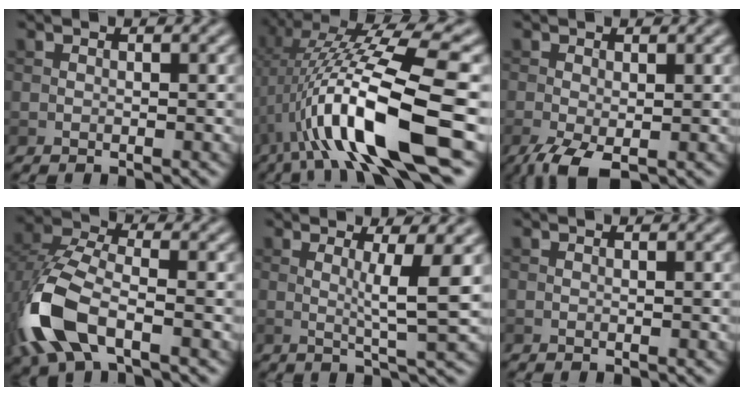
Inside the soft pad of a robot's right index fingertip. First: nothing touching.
{"total": 13.4, "force": [-2.7, 2.8, 12.8], "torque": [-0.225, 0.011, -0.041]}
{"total": 3.2, "force": [-1.4, 1.3, 2.6], "torque": [-0.060, -0.010, -0.027]}
{"total": 9.4, "force": [-3.5, 5.0, 7.1], "torque": [-0.175, -0.004, -0.082]}
{"total": 3.9, "force": [0.8, 0.4, 3.8], "torque": [-0.062, -0.005, 0.014]}
{"total": 0.0}